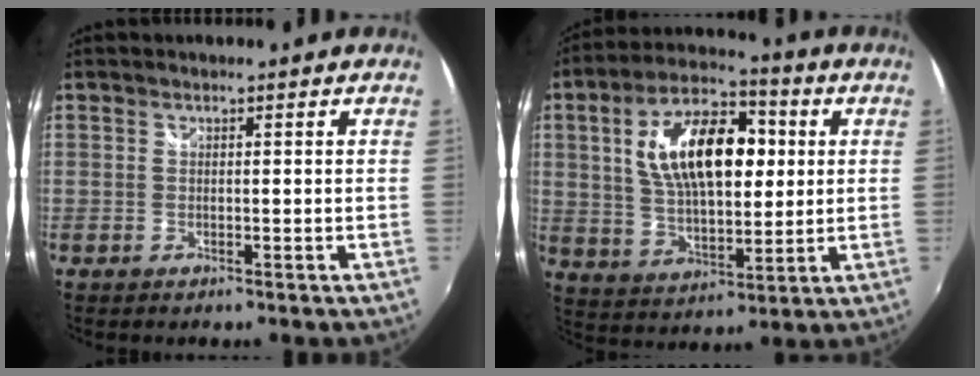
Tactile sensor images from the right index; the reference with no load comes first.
{"total": 18.0, "force": [3.6, 9.1, 15.1], "torque": [-0.268, 0.025, 0.066]}